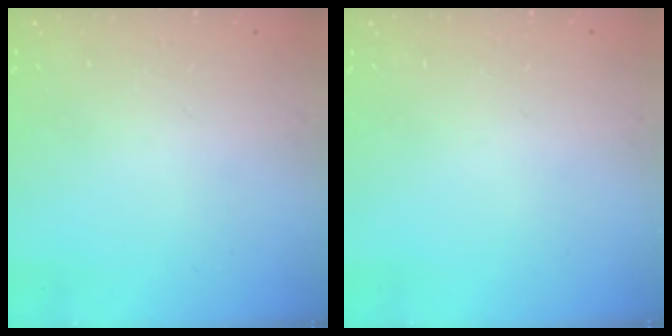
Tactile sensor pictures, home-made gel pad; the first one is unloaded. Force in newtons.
{"total": 0.0}